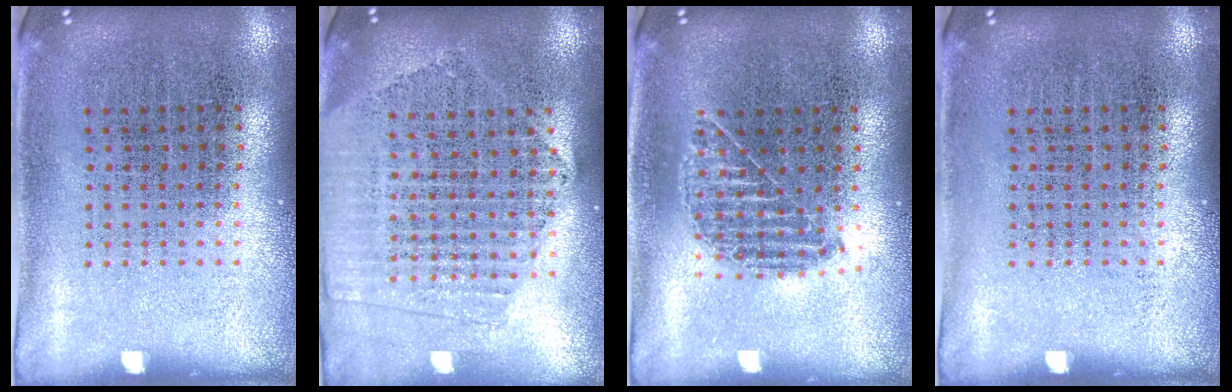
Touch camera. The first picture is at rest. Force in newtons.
{"total": 2.0, "press": 1.8, "slide": 0.9}
{"total": 1.0, "press": 0.9, "slide": 0.2}
{"total": 0.0}